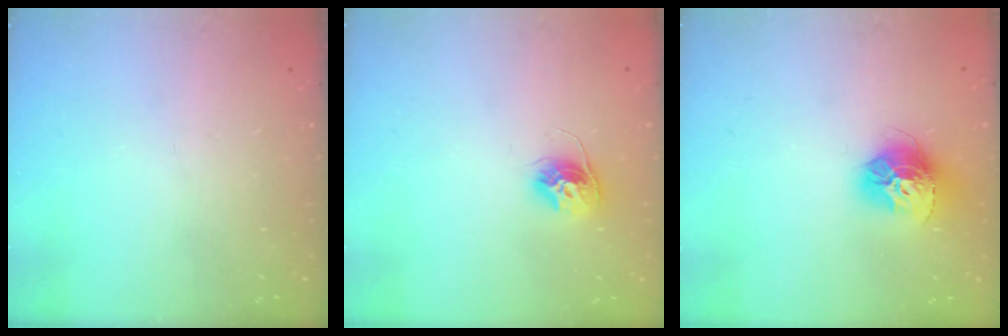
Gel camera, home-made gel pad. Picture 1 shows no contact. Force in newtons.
{"total": 10.2, "press": 10.1, "slide": 0.7}
{"total": 13.6, "press": 13.5, "slide": 1.4}